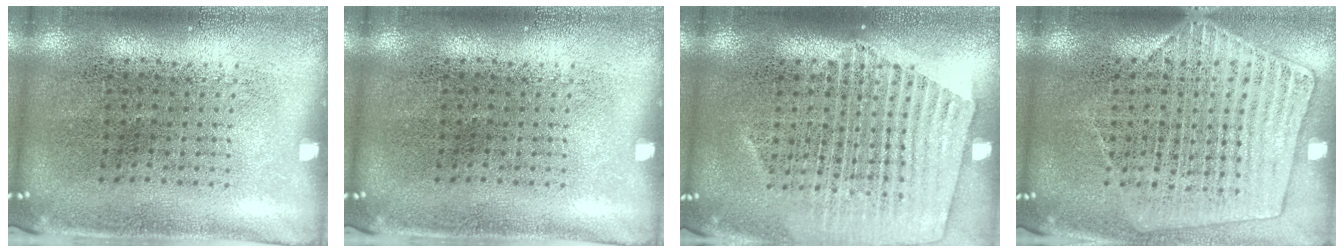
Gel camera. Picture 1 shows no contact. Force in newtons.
{"total": 0.0}
{"total": 1.6, "press": 1.5, "slide": 0.6}
{"total": 1.3, "press": 1.2, "slide": 0.5}